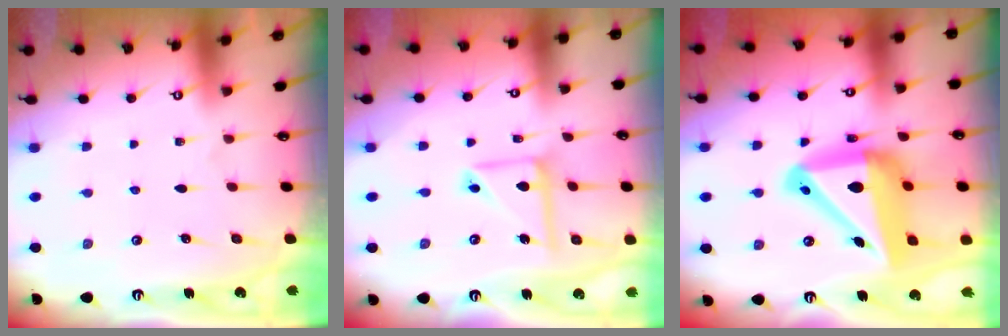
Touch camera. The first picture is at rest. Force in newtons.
{"total": 10.9, "press": 10.8, "slide": 0.9}
{"total": 19.5, "press": 19.3, "slide": 2.6}